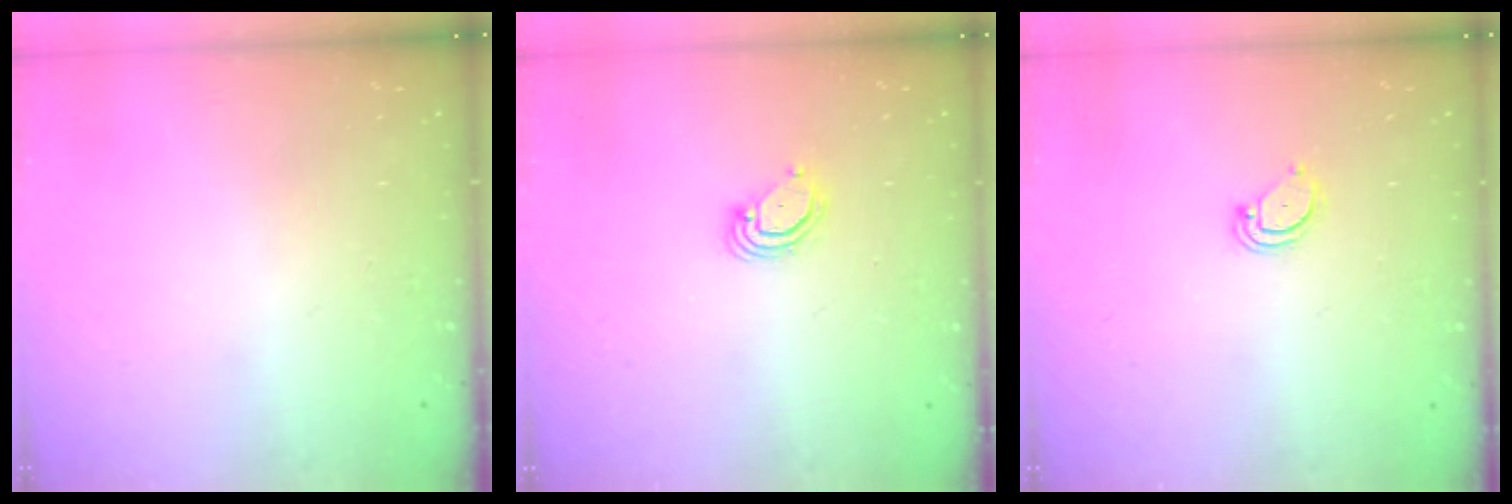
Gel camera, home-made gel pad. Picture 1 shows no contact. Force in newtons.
{"total": 3.5, "press": 3.5, "slide": 0.3}
{"total": 2.4, "press": 2.4, "slide": 0.2}